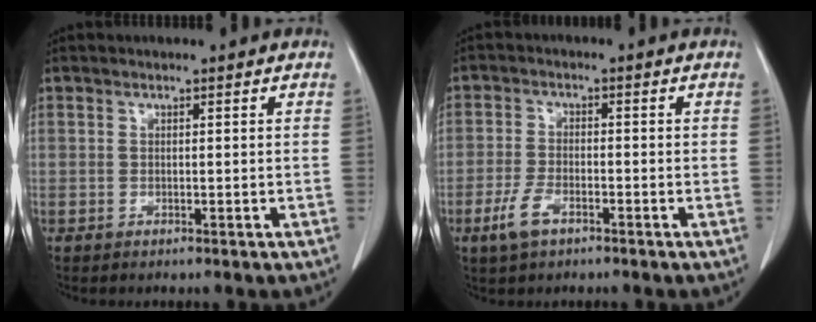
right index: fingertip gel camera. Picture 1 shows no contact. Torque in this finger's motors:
{"motor_torque": [0.26, -0.39, 0.11, 0.04]}